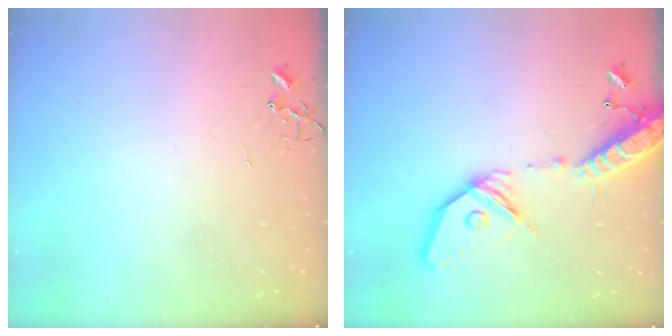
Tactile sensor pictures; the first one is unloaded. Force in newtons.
{"total": 21.3, "press": 20.9, "slide": 4.1}